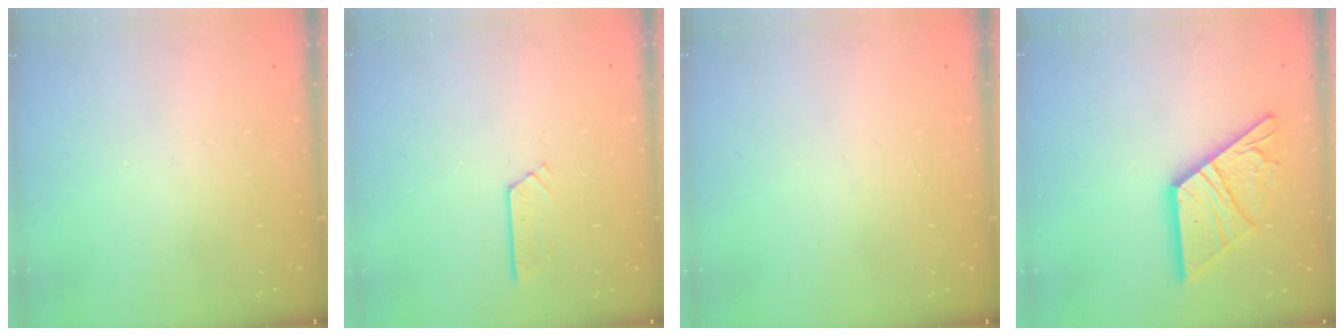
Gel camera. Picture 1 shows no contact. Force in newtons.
{"total": 2.6, "press": 2.6, "slide": 0.2}
{"total": 0.0}
{"total": 18.9, "press": 18.8, "slide": 1.8}